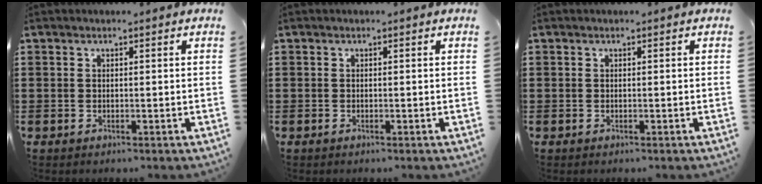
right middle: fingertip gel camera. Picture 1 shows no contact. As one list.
[{"total": 0.0}, {"total": 0.0}]